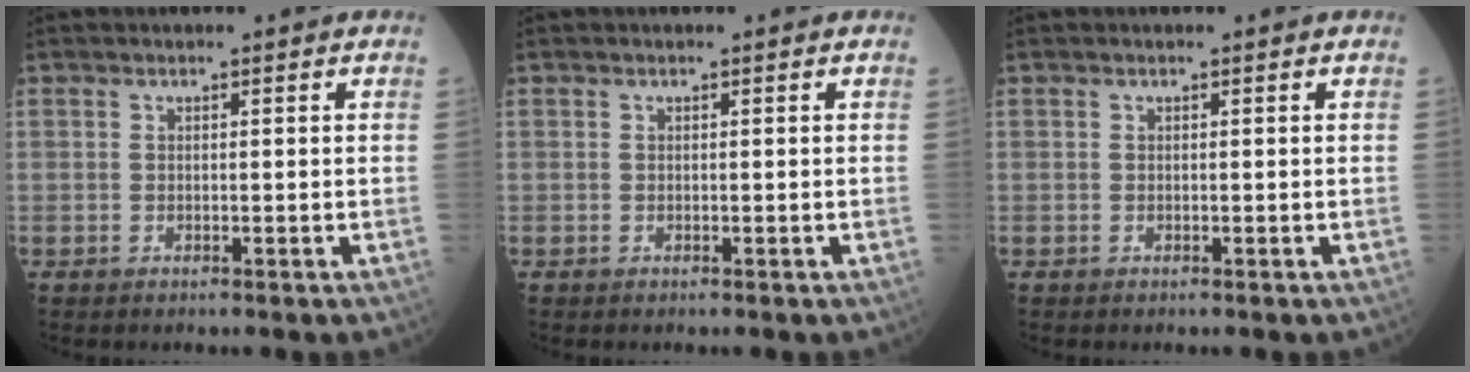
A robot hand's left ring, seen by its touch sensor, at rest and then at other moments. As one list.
[{"total": 0.0}, {"total": 0.0}]